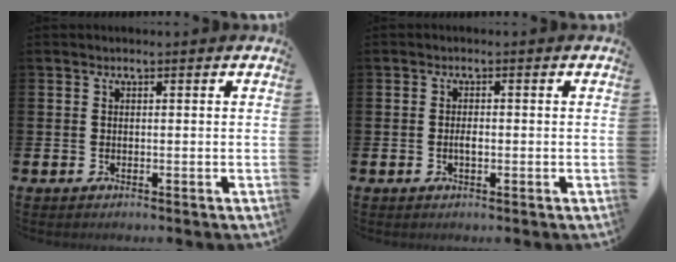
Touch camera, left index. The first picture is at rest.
{"total": 1.3, "force": [-0.2, 0.5, 1.1], "torque": [-0.019, 0.000, -0.006]}